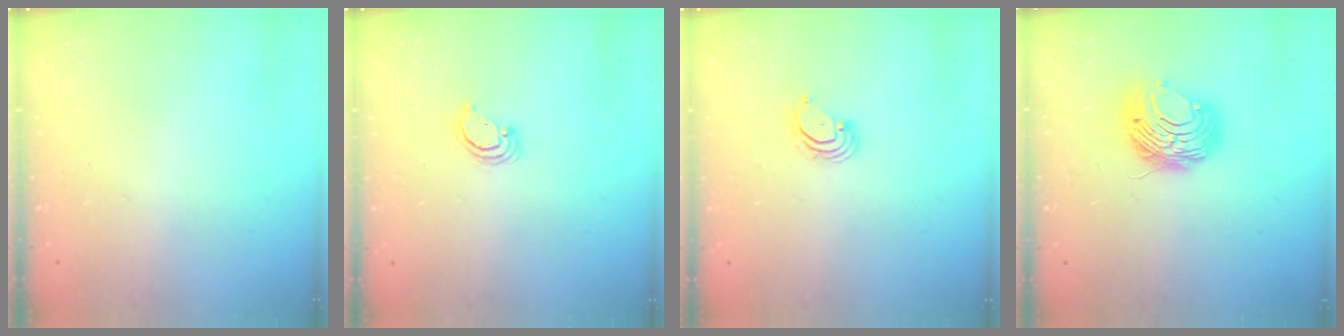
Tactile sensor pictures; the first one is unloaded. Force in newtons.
{"total": 3.0, "press": 2.9, "slide": 0.3}
{"total": 3.0, "press": 3.0, "slide": 0.2}
{"total": 8.9, "press": 8.9, "slide": 0.0}